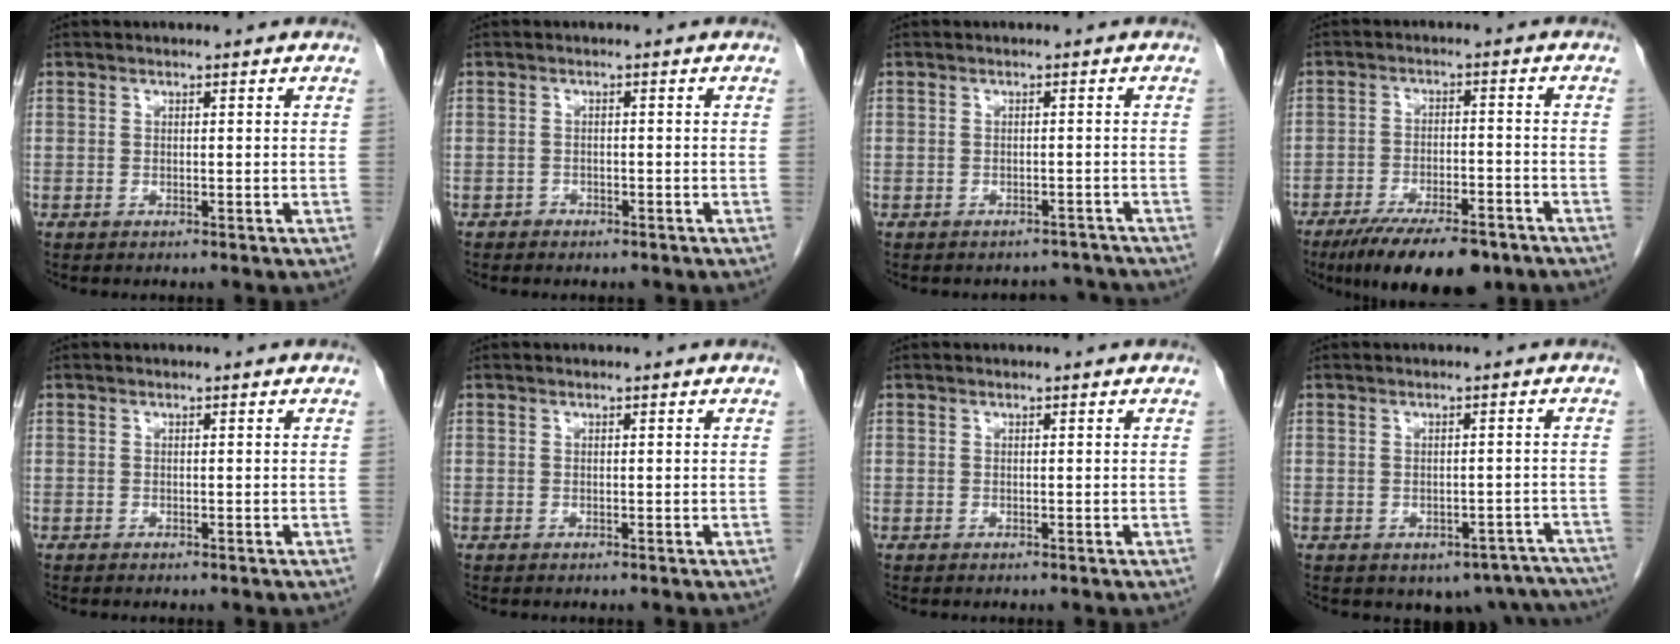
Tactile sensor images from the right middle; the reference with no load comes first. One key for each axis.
{"total": 1.1, "fx": -0.8, "fy": 0.8, "fz": -0.1, "tx": -0.004, "ty": 0.005, "tz": -0.015}
{"total": 3.7, "fx": -3.4, "fy": 1.3, "fz": -0.7, "tx": 0.016, "ty": 0.010, "tz": -0.041}
{"total": 13.1, "fx": -9.6, "fy": 4.0, "fz": 7.9, "tx": -0.117, "ty": -0.013, "tz": -0.151}
{"total": 0.0}
{"total": 0.0}
{"total": 0.0}
{"total": 10.1, "fx": -8.1, "fy": 5.6, "fz": 2.3, "tx": -0.002, "ty": 0.019, "tz": -0.085}